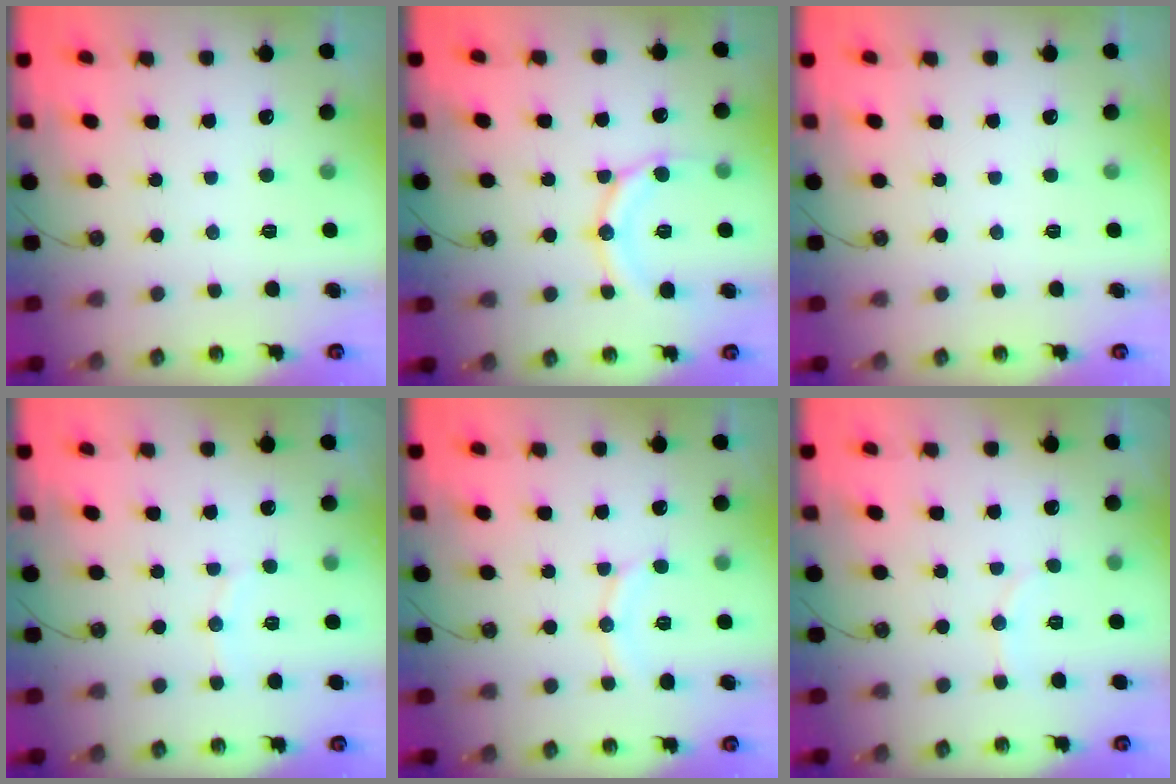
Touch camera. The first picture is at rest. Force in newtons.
{"total": 12.0, "press": 12.0, "slide": 1.1}
{"total": 0.0}
{"total": 4.5, "press": 4.4, "slide": 0.9}
{"total": 8.1, "press": 8.1, "slide": 0.8}
{"total": 4.7, "press": 4.6, "slide": 0.7}